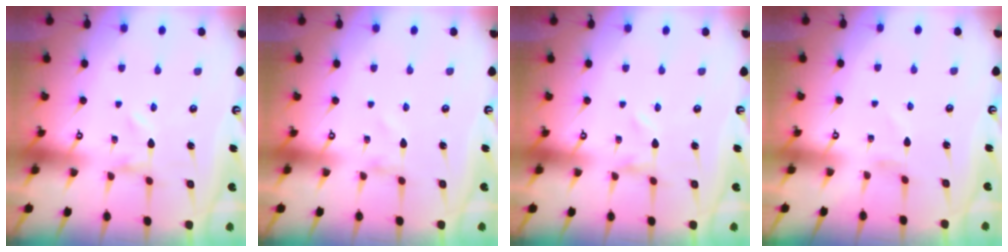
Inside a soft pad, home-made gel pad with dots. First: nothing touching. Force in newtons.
{"total": 1.0, "press": 1.0, "slide": 0.1}
{"total": 0.0}
{"total": 0.0}